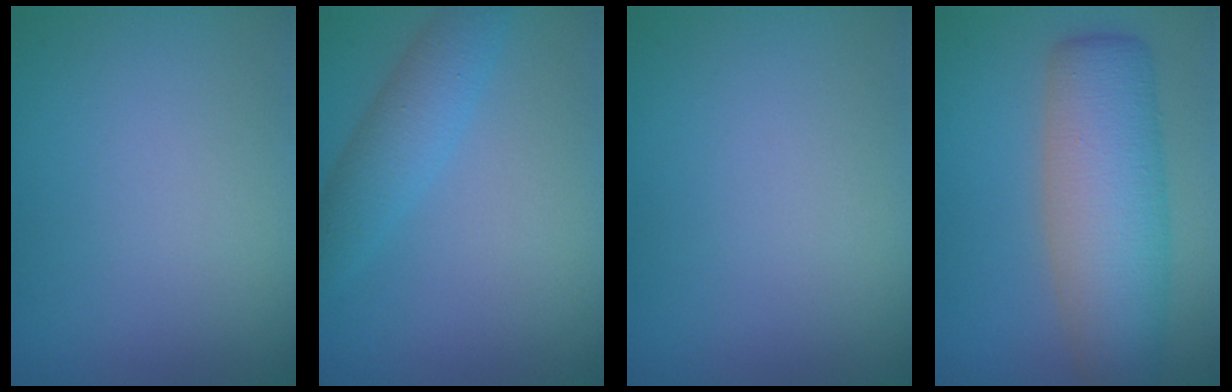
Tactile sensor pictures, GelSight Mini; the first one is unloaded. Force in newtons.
{"total": 3.1, "press": 3.1, "slide": 0.2}
{"total": 0.0}
{"total": 7.6, "press": 7.6, "slide": 0.3}